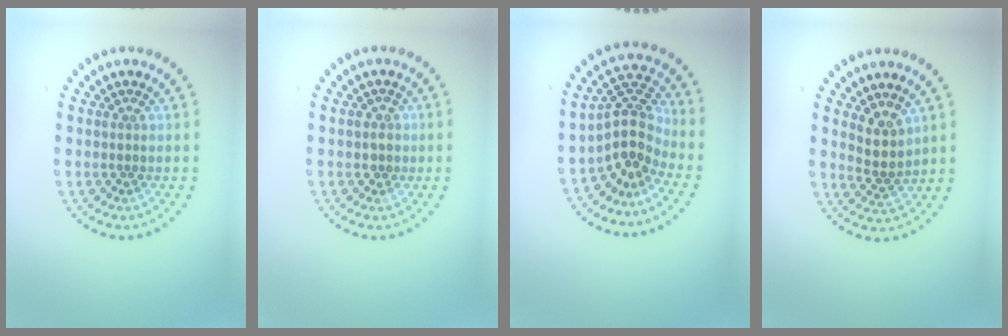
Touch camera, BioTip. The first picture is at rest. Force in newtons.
{"total": 1.1, "press": 0.8, "slide": 0.8}
{"total": 3.6, "press": 2.7, "slide": 2.5}
{"total": 2.5, "press": 1.9, "slide": 1.6}